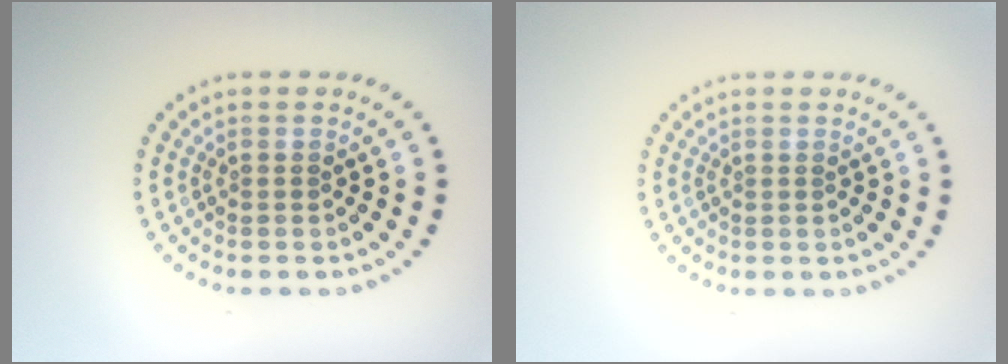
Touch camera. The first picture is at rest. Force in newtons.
{"total": 0.0}